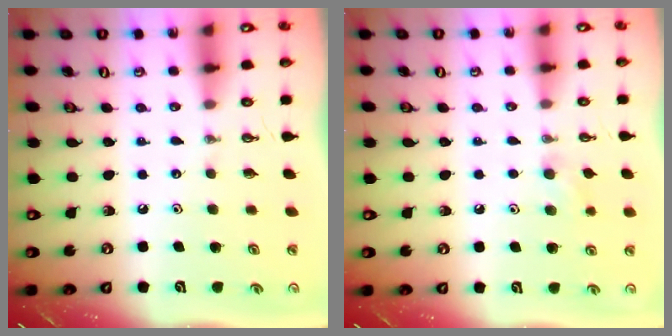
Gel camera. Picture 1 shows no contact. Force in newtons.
{"total": 7.8, "press": 7.0, "slide": 3.5}